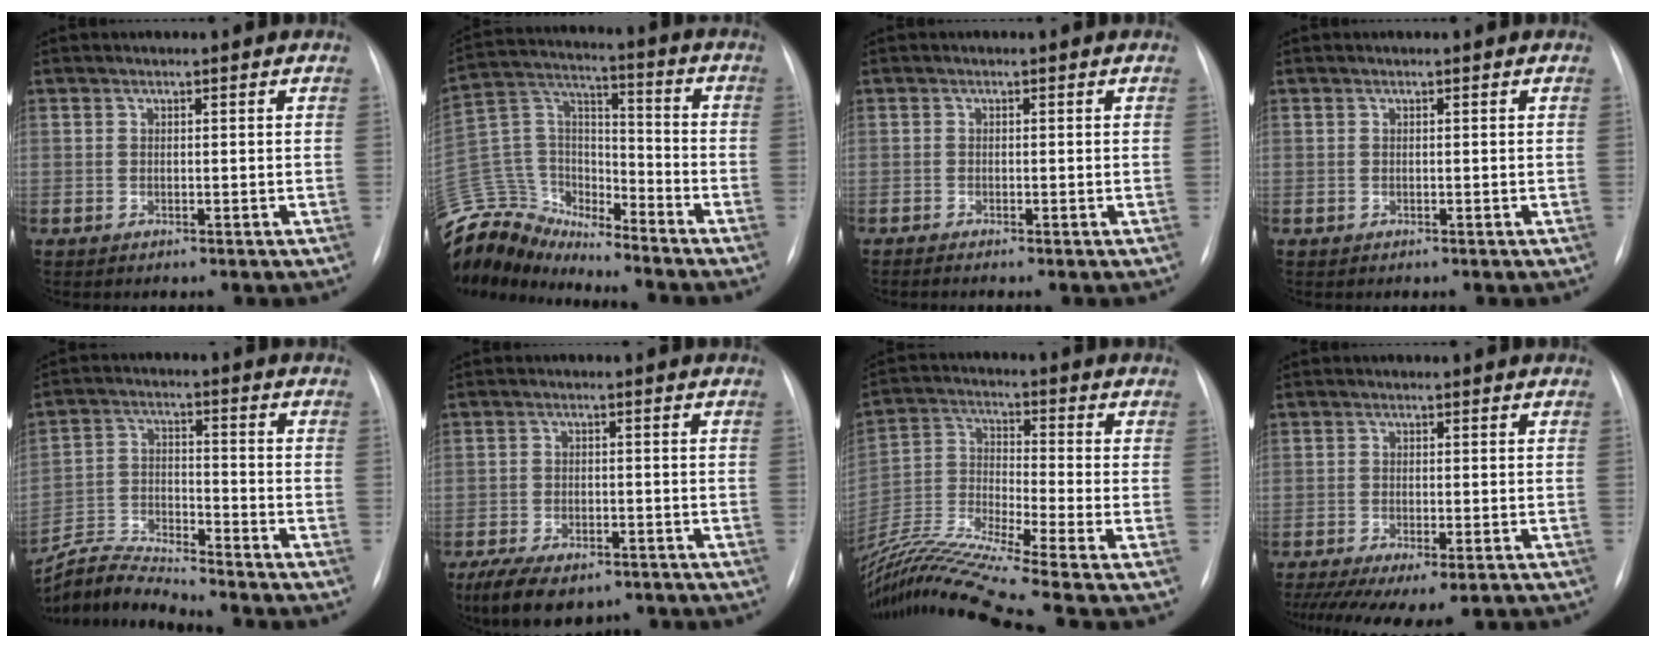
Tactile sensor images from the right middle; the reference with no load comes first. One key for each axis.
{"total": 16.9, "fx": -16.3, "fy": 3.9, "fz": 2.5, "tx": -0.053, "ty": 0.062, "tz": -0.295}
{"total": 0.5, "fx": -0.4, "fy": -0.1, "fz": 0.3, "tx": -0.003, "ty": 0.000, "tz": -0.011}
{"total": 0.0}
{"total": 8.4, "fx": -8.2, "fy": -1.3, "fz": 0.3, "tx": -0.015, "ty": 0.004, "tz": -0.155}
{"total": 10.7, "fx": -7.7, "fy": 5.0, "fz": 5.7, "tx": -0.099, "ty": -0.006, "tz": -0.113}
{"total": 18.2, "fx": -15.2, "fy": -2.4, "fz": 9.6, "tx": -0.206, "ty": -0.012, "tz": -0.281}
{"total": 10.8, "fx": -7.4, "fy": 3.8, "fz": 6.9, "tx": -0.119, "ty": -0.012, "tz": -0.105}